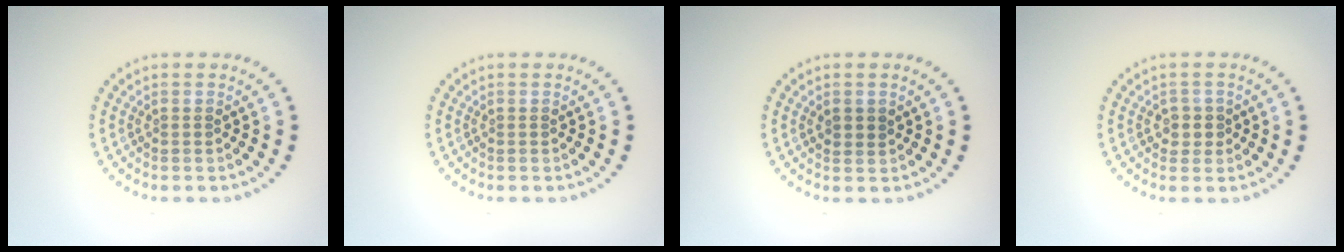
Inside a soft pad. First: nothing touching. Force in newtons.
{"total": 0.0}
{"total": 1.2, "press": 1.1, "slide": 0.4}
{"total": 1.6, "press": 1.5, "slide": 0.6}